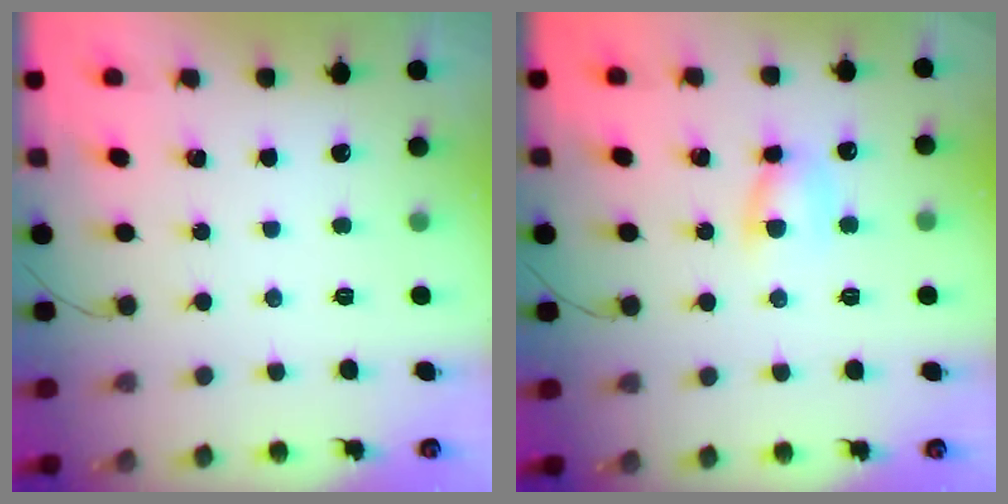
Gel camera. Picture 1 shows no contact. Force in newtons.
{"total": 6.3, "press": 6.3, "slide": 0.1}